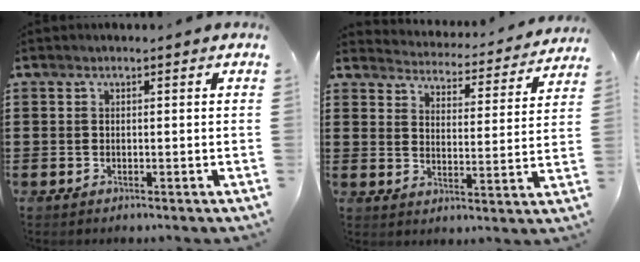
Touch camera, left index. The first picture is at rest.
{"total": 3.9, "force": [3.8, -0.1, -0.2], "torque": [-0.014, -0.042, 0.059]}